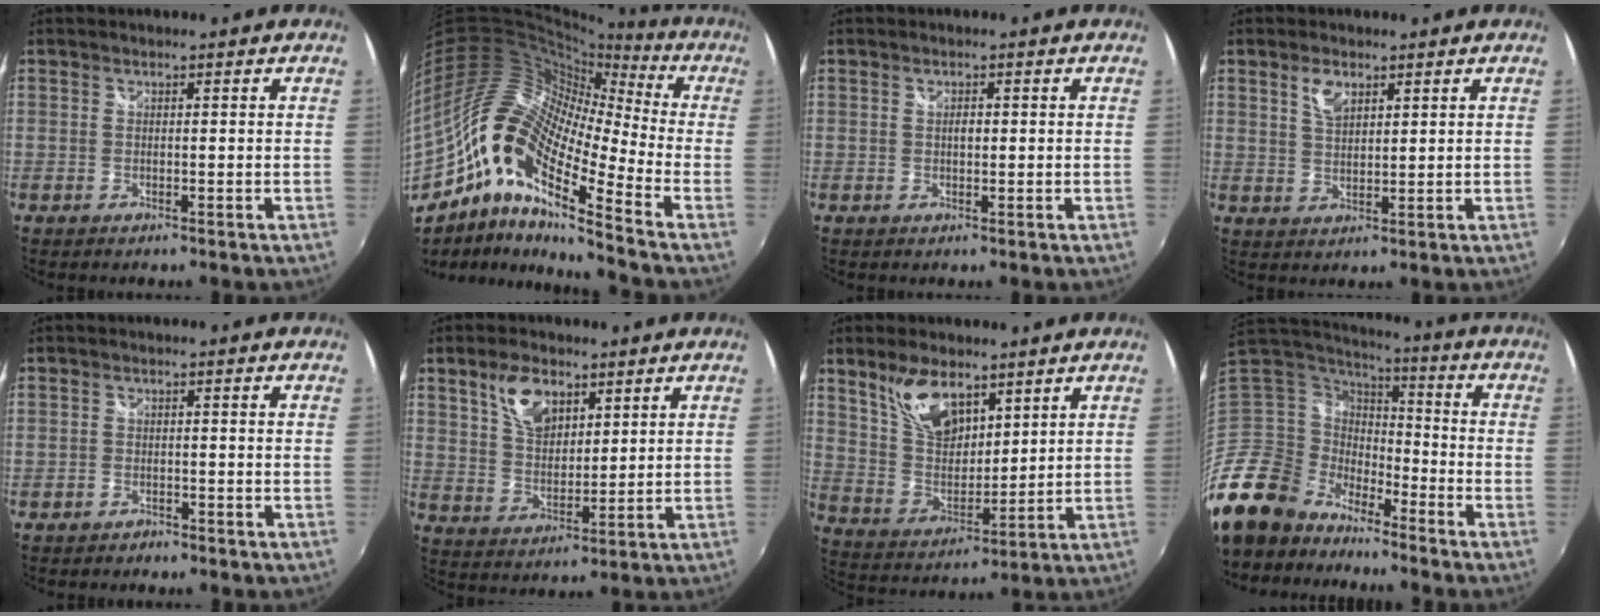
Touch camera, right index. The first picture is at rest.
{"total": 18.1, "force": [-7.3, 5.8, 15.5], "torque": [-0.249, -0.010, -0.162]}
{"total": 1.2, "force": [0.1, 0.7, 0.9], "torque": [-0.015, 0.002, 0.001]}
{"total": 4.2, "force": [2.3, 2.2, 2.8], "torque": [-0.046, 0.005, 0.042]}
{"total": 2.0, "force": [-1.7, 1.1, 0.1], "torque": [-0.009, -0.001, -0.030]}
{"total": 8.6, "force": [4.7, 4.7, 5.5], "torque": [-0.099, 0.014, 0.091]}
{"total": 11.4, "force": [7.1, 5.7, 6.8], "torque": [-0.127, 0.010, 0.145]}
{"total": 15.9, "force": [-12.8, 8.3, 4.2], "torque": [-0.118, 0.012, -0.255]}